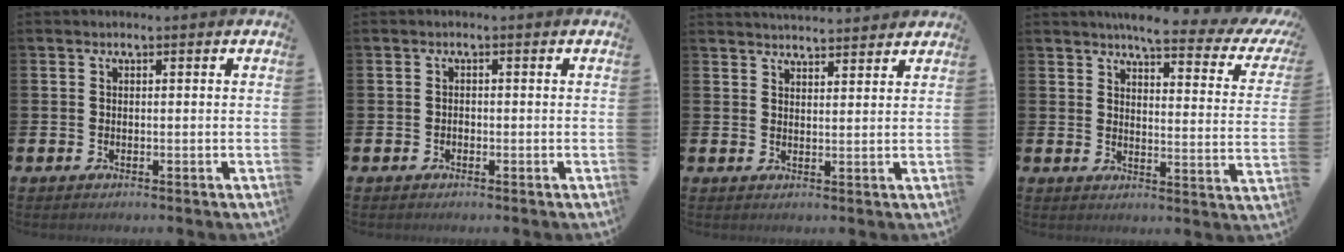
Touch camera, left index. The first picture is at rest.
{"total": 0.7, "force": [-0.4, 0.5, 0.2], "torque": [-0.007, 0.004, -0.008]}
{"total": 3.7, "force": [3.7, 0.2, 0.1], "torque": [-0.004, -0.019, 0.067]}
{"total": 5.3, "force": [4.5, 0.9, 2.6], "torque": [-0.046, -0.036, 0.068]}